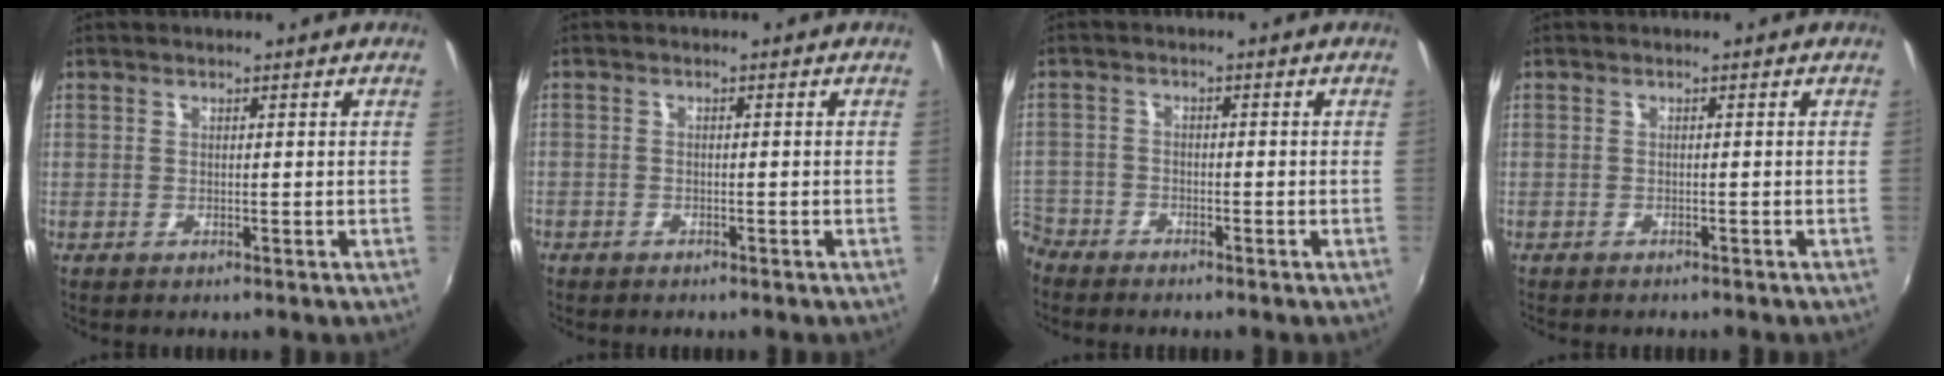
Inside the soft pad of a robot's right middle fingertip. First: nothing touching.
{"total": 1.7, "force": [-1.5, 0.9, 0.4], "torque": [-0.020, 0.002, -0.025]}
{"total": 6.9, "force": [-5.4, 4.1, 1.2], "torque": [-0.064, -0.004, -0.109]}
{"total": 2.2, "force": [-2.0, 0.5, 0.7], "torque": [-0.021, -0.012, -0.031]}